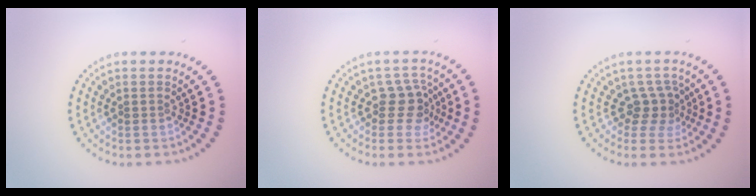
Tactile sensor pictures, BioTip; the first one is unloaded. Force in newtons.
{"total": 2.7, "press": 2.1, "slide": 1.7}
{"total": 2.3, "press": 1.6, "slide": 1.6}